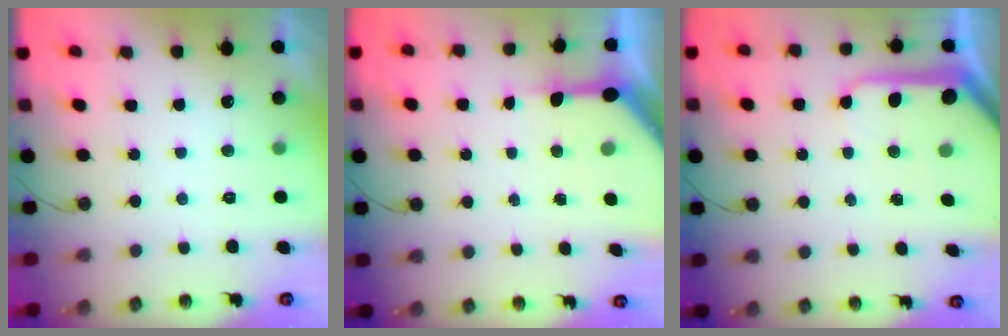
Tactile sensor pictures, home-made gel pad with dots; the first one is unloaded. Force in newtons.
{"total": 7.6, "press": 7.5, "slide": 0.8}
{"total": 9.0, "press": 9.0, "slide": 0.6}